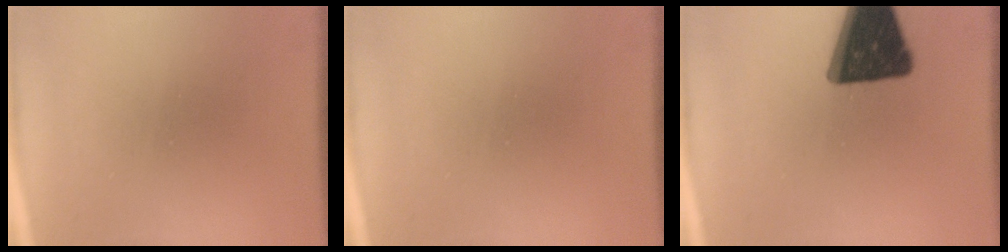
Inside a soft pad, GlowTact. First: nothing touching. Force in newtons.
{"total": 0.0}
{"total": 18.0}